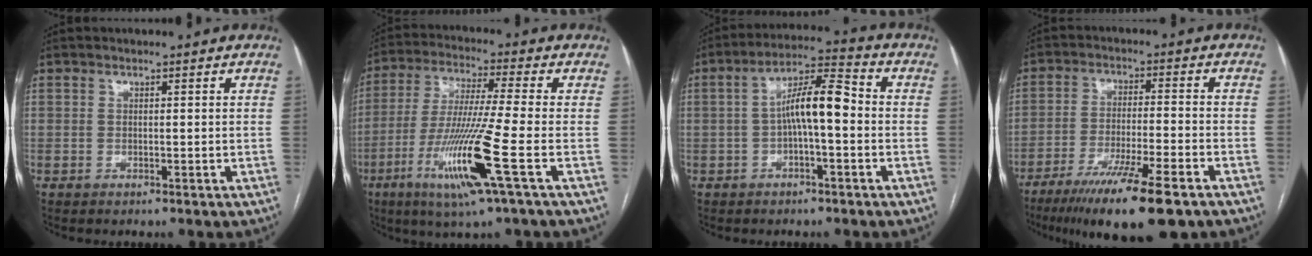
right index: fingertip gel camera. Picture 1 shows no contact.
{"total": 14.2, "force": [-5.4, -1.2, 13.1], "torque": [-0.268, -0.028, -0.105]}
{"total": 8.4, "force": [-0.6, 1.8, 8.2], "torque": [-0.147, 0.030, -0.013]}
{"total": 15.8, "force": [-10.9, 1.3, 11.4], "torque": [-0.176, -0.040, -0.176]}